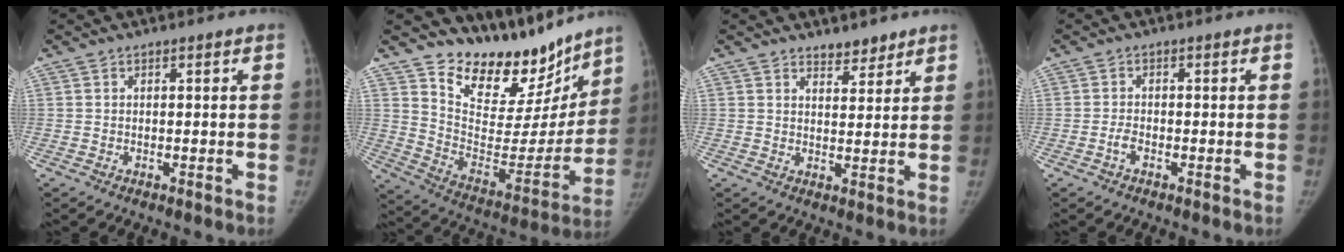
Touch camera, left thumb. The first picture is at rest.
{"total": 20.3, "force": [17.0, 8.9, 6.9], "torque": [-0.040, -0.121, 0.267]}
{"total": 3.7, "force": [3.3, 1.4, 1.2], "torque": [-0.002, -0.026, 0.052]}
{"total": 1.4, "force": [-0.7, 0.7, 1.0], "torque": [-0.023, 0.004, -0.015]}